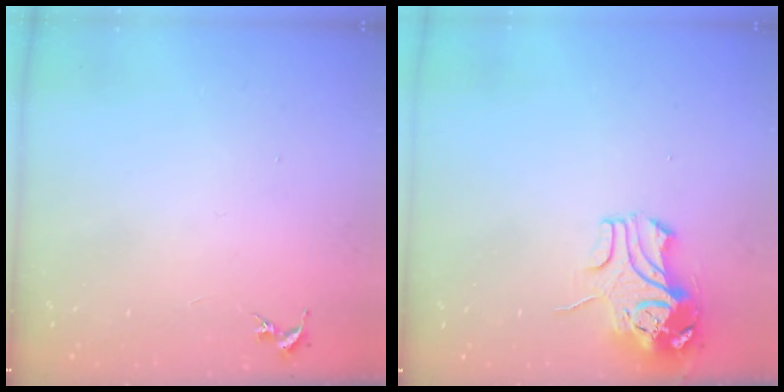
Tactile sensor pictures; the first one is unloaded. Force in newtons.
{"total": 9.8, "press": 9.7, "slide": 1.4}